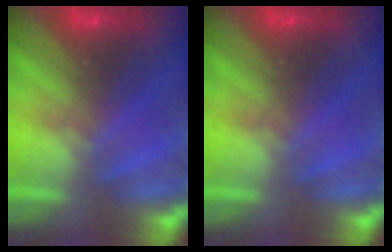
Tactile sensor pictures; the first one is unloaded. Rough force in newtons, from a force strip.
{"total": 0.0}